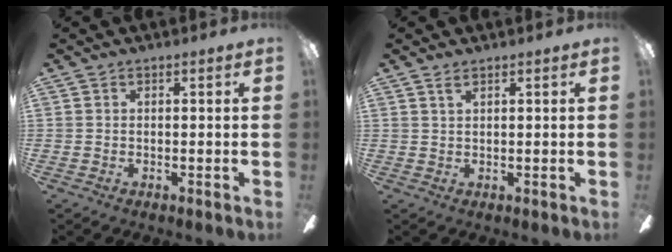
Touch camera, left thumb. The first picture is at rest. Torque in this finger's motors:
{"motor_torque": [-0.13, -0.05, -0.18, -0.26, 0.07]}